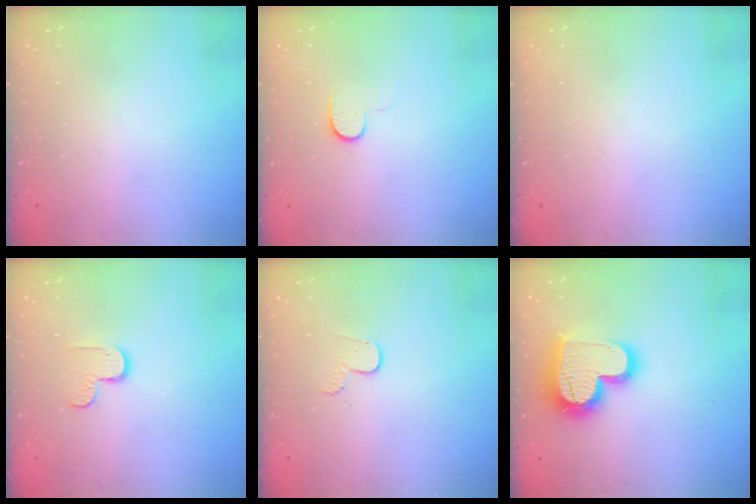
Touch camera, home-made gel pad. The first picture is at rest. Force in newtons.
{"total": 6.8, "press": 6.7, "slide": 1.0}
{"total": 0.8, "press": 0.5, "slide": 0.6}
{"total": 5.1, "press": 5.0, "slide": 0.5}
{"total": 4.9, "press": 4.8, "slide": 0.4}
{"total": 17.7, "press": 17.7, "slide": 1.3}